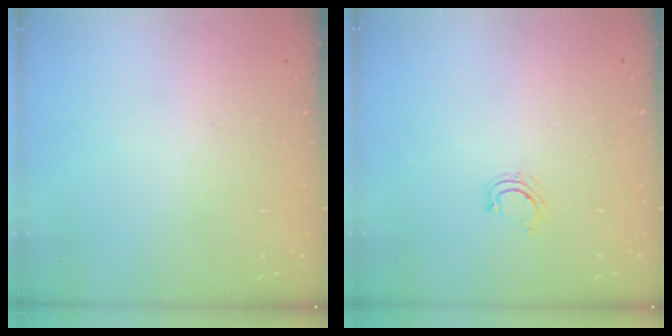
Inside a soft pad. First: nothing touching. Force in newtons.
{"total": 4.1, "press": 4.0, "slide": 1.0}